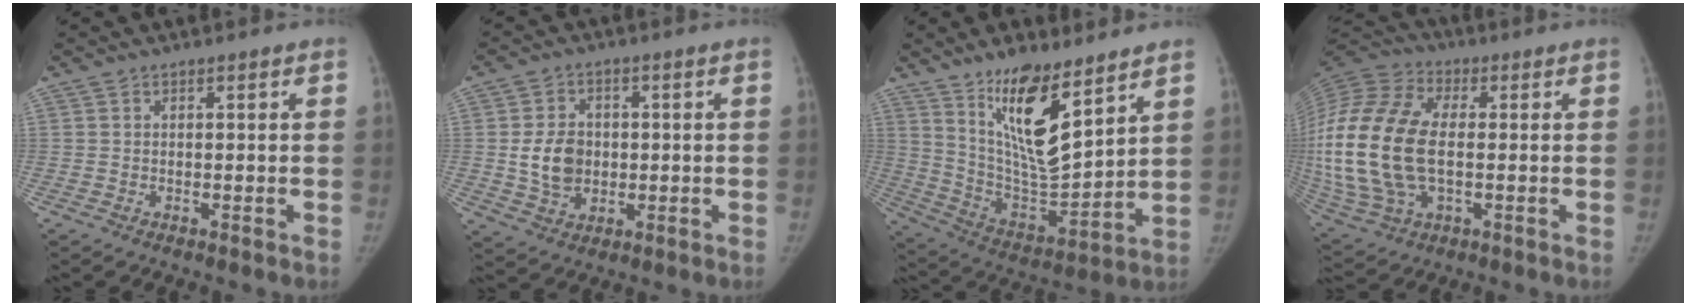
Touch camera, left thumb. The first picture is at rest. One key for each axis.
{"total": 8.3, "fx": -0.1, "fy": 6.6, "fz": 5.0, "tx": -0.067, "ty": -0.001, "tz": 0.002}
{"total": 17.1, "fx": 10.2, "fy": 5.5, "fz": 12.5, "tx": -0.191, "ty": -0.072, "tz": 0.199}
{"total": 26.8, "fx": -0.9, "fy": 15.7, "fz": 21.6, "tx": -0.509, "ty": 0.000, "tz": -0.009}